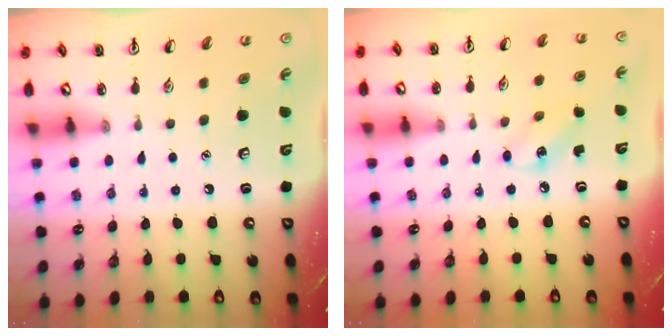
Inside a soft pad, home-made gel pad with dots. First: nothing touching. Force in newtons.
{"total": 3.9, "press": 3.7, "slide": 1.3}